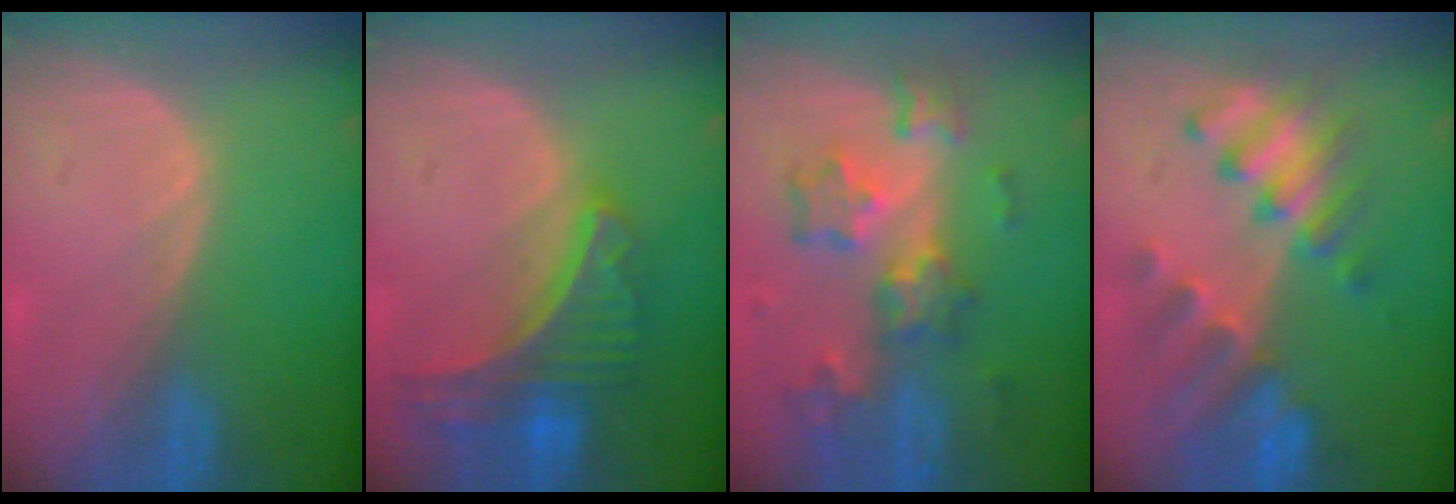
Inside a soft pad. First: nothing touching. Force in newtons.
{"total": 8.9, "press": 7.8, "slide": 4.3}
{"total": 8.7, "press": 7.7, "slide": 4.1}
{"total": 8.8, "press": 8.4, "slide": 2.8}